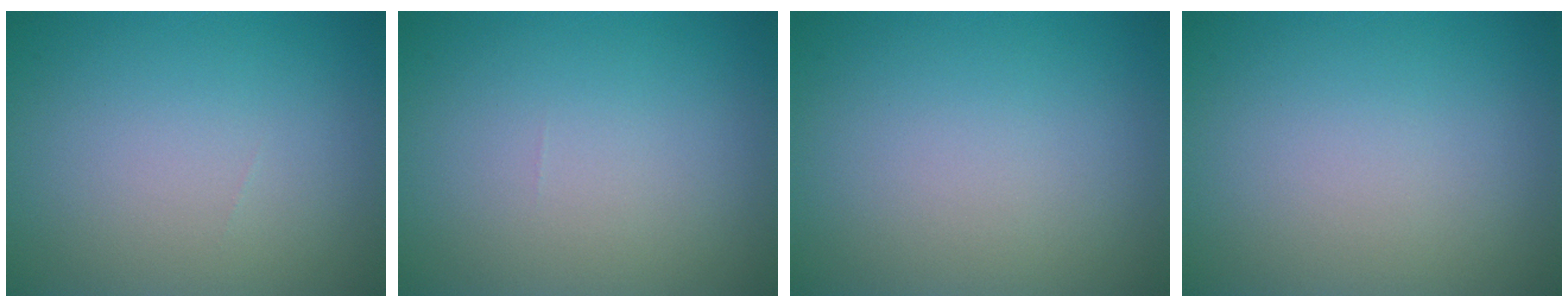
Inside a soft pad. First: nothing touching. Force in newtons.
{"total": 0.0}
{"total": 0.0}
{"total": 0.0}